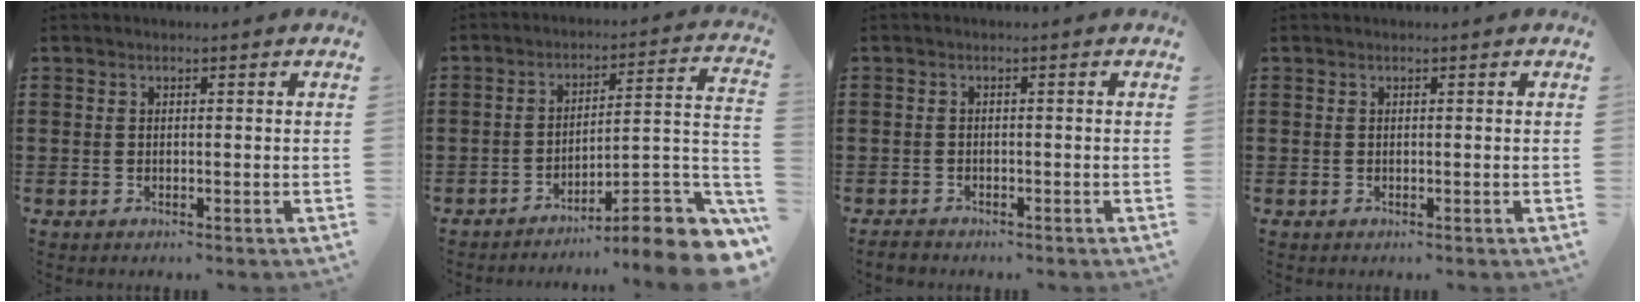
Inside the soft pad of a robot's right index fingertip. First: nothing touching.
{"total": 8.0, "force": [-5.9, 0.9, 5.3], "torque": [-0.069, -0.007, -0.115]}
{"total": 1.3, "force": [-1.2, 0.3, 0.2], "torque": [-0.006, 0.000, -0.025]}
{"total": 0.0}